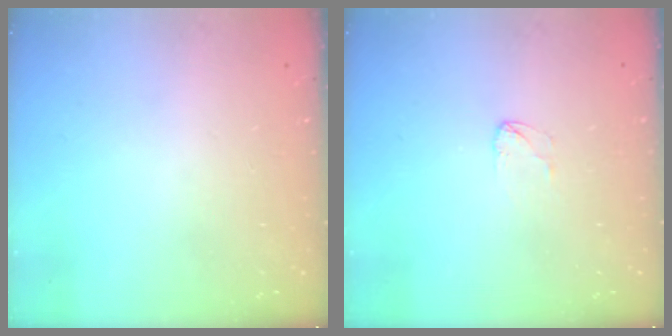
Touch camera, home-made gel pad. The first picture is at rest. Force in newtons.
{"total": 2.5, "press": 2.5, "slide": 0.2}